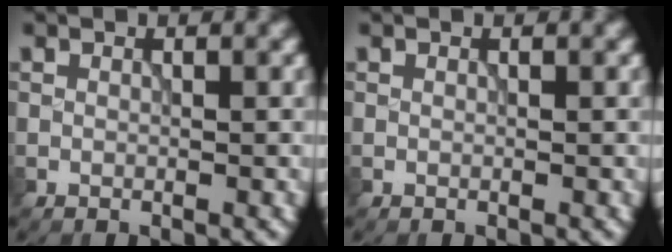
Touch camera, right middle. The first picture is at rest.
{"total": 0.0}